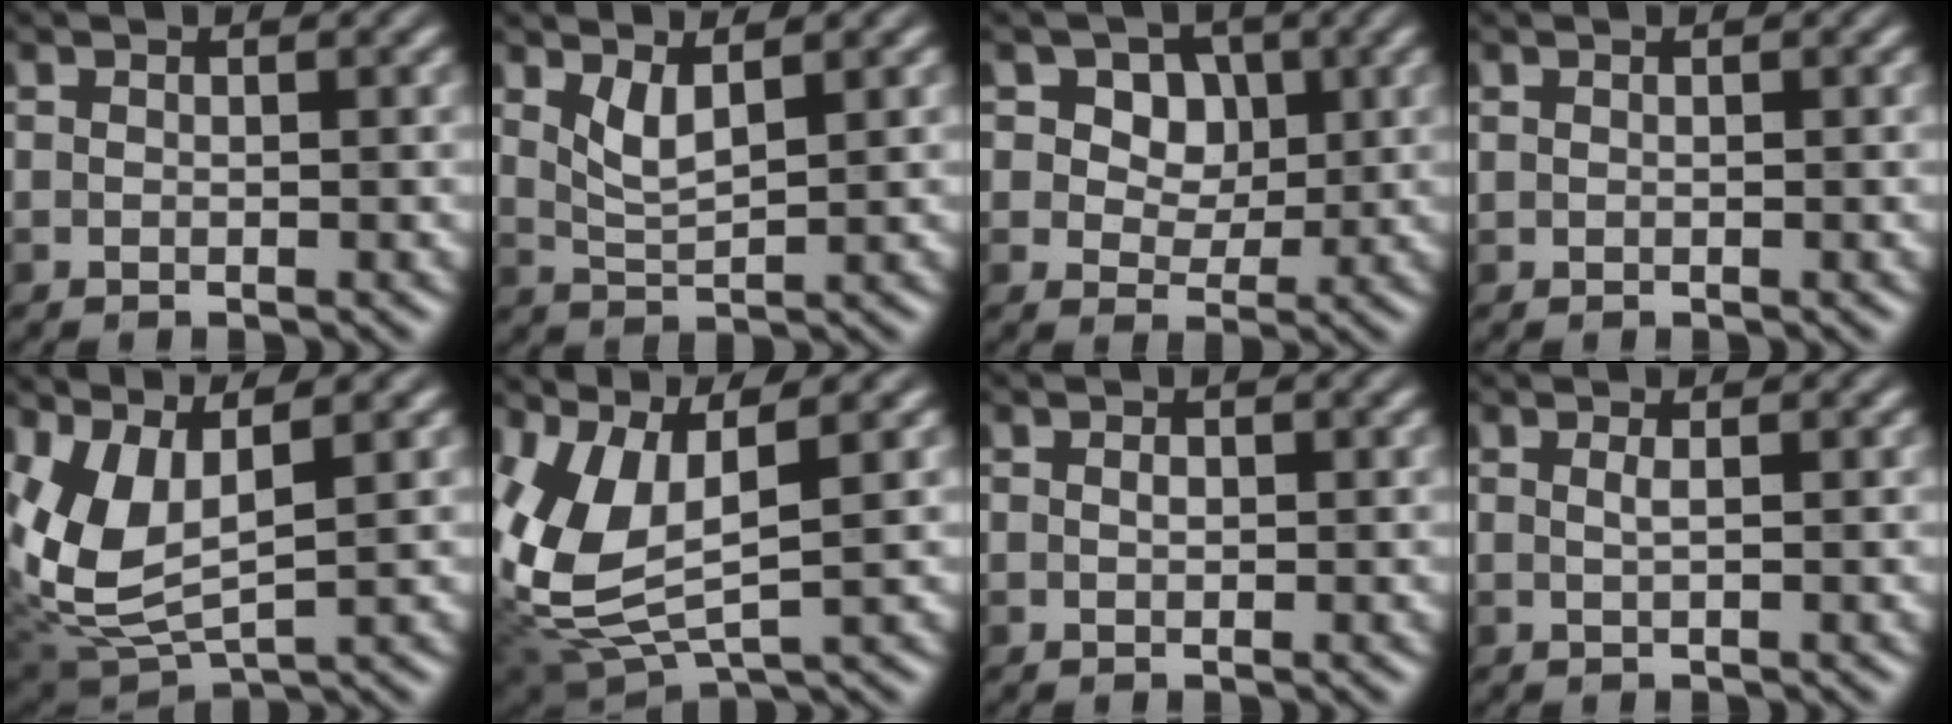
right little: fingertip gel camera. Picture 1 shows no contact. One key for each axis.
{"total": 2.0, "fx": 1.3, "fy": 0.4, "fz": 1.5, "tx": -0.039, "ty": -0.005, "tz": 0.035}
{"total": 7.7, "fx": 3.4, "fy": 5.8, "fz": 3.7, "tx": -0.063, "ty": 0.011, "tz": 0.040}
{"total": 0.0}
{"total": 5.3, "fx": 1.5, "fy": 2.5, "fz": 4.4, "tx": -0.115, "ty": -0.012, "tz": 0.042}
{"total": 7.1, "fx": 1.5, "fy": 3.1, "fz": 6.2, "tx": -0.150, "ty": -0.003, "tz": 0.038}
{"total": 0.5, "fx": 0.1, "fy": 0.4, "fz": 0.4, "tx": -0.005, "ty": 0.005, "tz": 0.000}
{"total": 0.6, "fx": 0.2, "fy": 0.0, "fz": 0.6, "tx": -0.006, "ty": -0.001, "tz": 0.005}